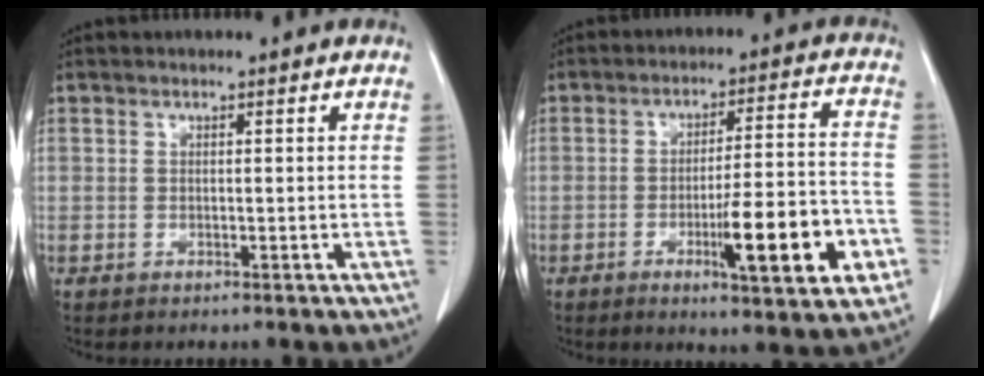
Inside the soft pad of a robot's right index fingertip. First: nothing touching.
{"total": 13.5, "force": [-4.8, 1.6, 12.5], "torque": [-0.185, -0.003, -0.068]}